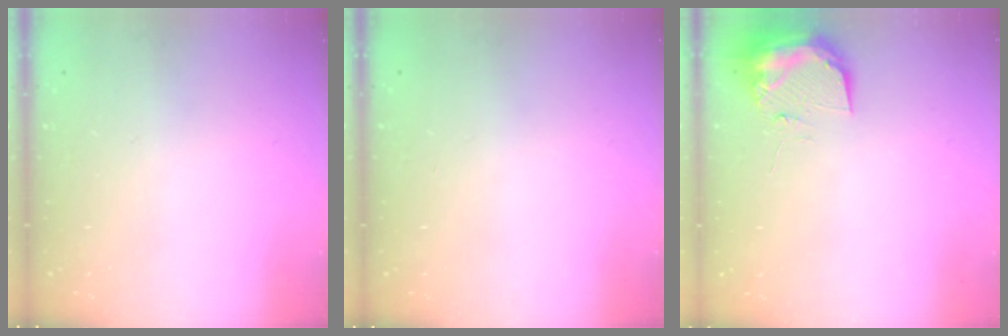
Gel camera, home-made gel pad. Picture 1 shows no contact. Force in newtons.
{"total": 0.0}
{"total": 10.4, "press": 10.4, "slide": 1.2}